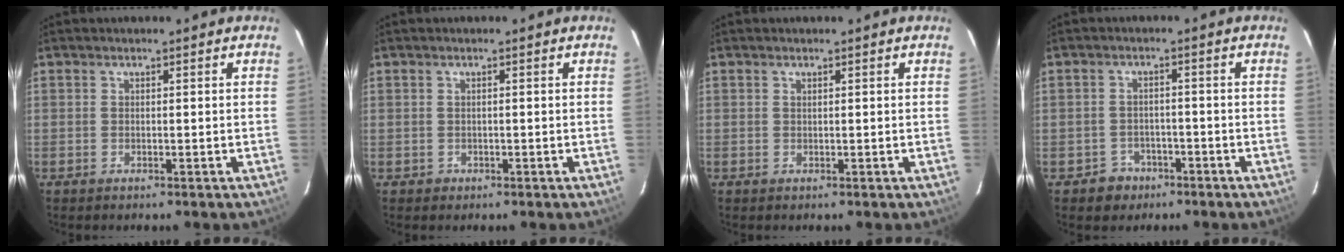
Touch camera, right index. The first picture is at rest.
{"total": 1.3, "force": [-0.3, 1.3, 0.0], "torque": [0.002, 0.003, 0.000]}
{"total": 0.0}
{"total": 4.4, "force": [-2.4, 3.6, 0.0], "torque": [-0.017, 0.018, -0.033]}